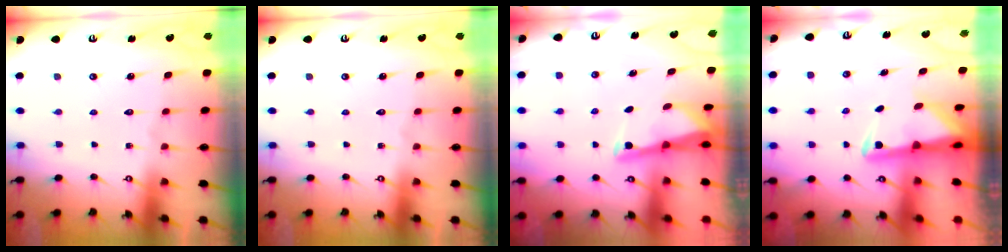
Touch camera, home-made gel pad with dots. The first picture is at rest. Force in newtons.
{"total": 0.0}
{"total": 3.1, "press": 3.1, "slide": 0.2}
{"total": 3.6, "press": 3.5, "slide": 0.7}